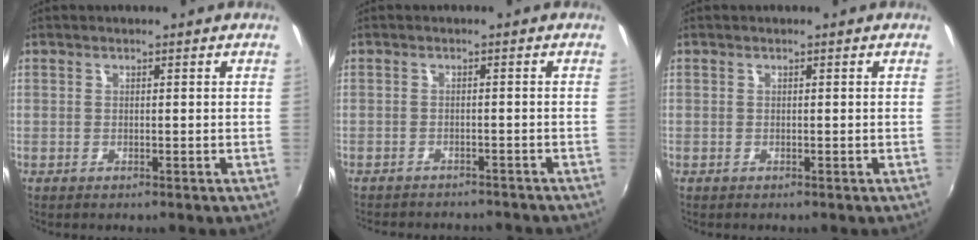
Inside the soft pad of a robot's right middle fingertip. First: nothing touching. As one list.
[{"total": 8.1, "force": [-7.4, 2.0, 2.6], "torque": [-0.064, -0.012, -0.101]}, {"total": 0.0}]